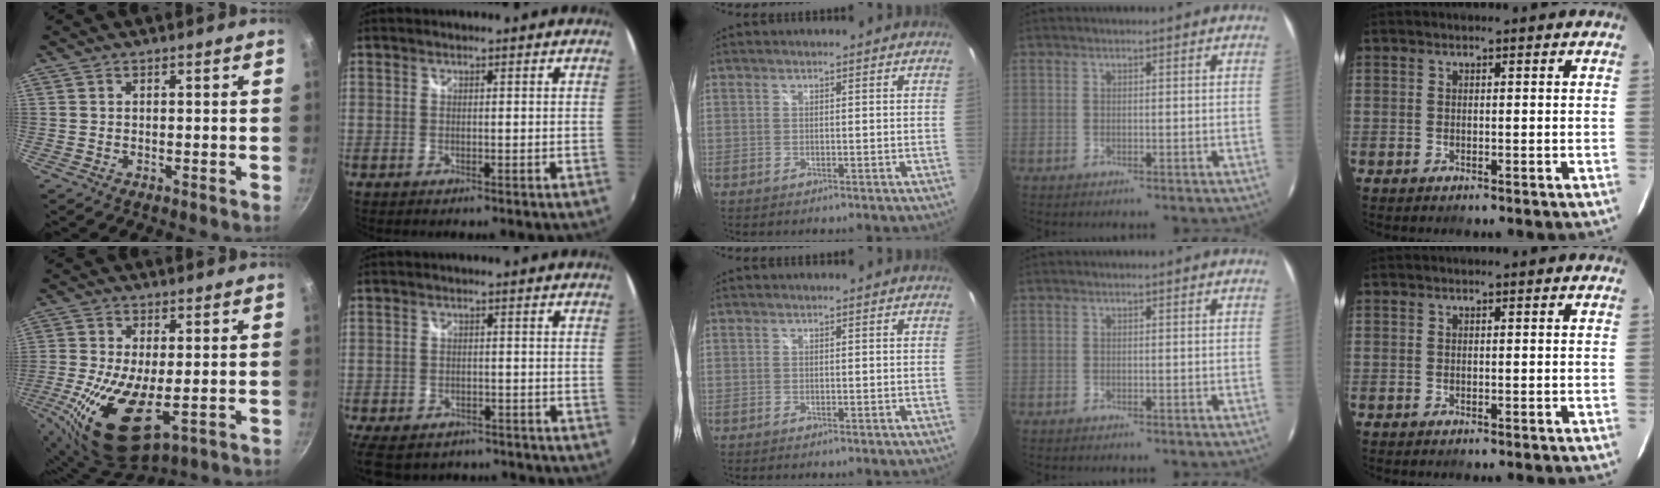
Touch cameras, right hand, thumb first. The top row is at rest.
{"thumb": {"total": 14.7, "force": [-2.8, 6.7, 12.8], "torque": [-0.256, -0.018, -0.044]}, "index": {"total": 13.3, "force": [-10.3, 6.5, 5.3], "torque": [-0.135, -0.024, -0.152]}}